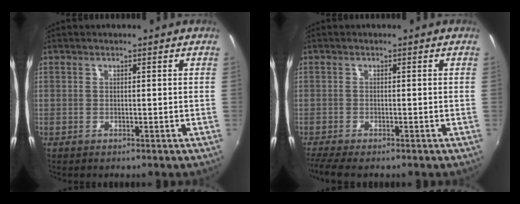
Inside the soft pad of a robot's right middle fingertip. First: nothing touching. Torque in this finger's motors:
{"motor_torque": [0.95, -1.09, 0.08, 0.07]}